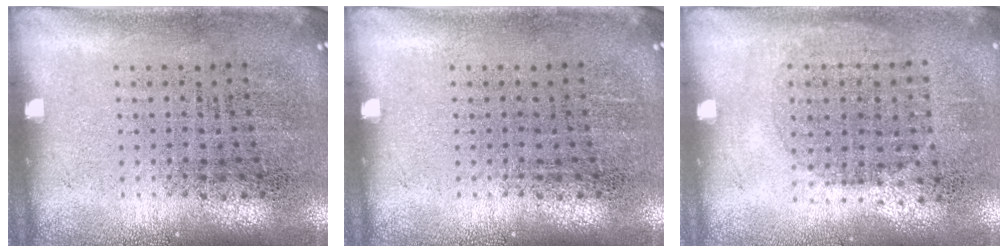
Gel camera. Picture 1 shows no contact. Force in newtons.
{"total": 0.0}
{"total": 1.0, "press": 0.9, "slide": 0.4}